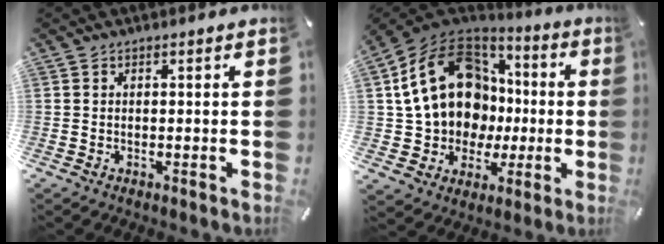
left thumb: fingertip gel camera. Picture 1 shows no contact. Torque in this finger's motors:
{"motor_torque": [2.50, 2.50, 2.40, -0.36, 0.28]}